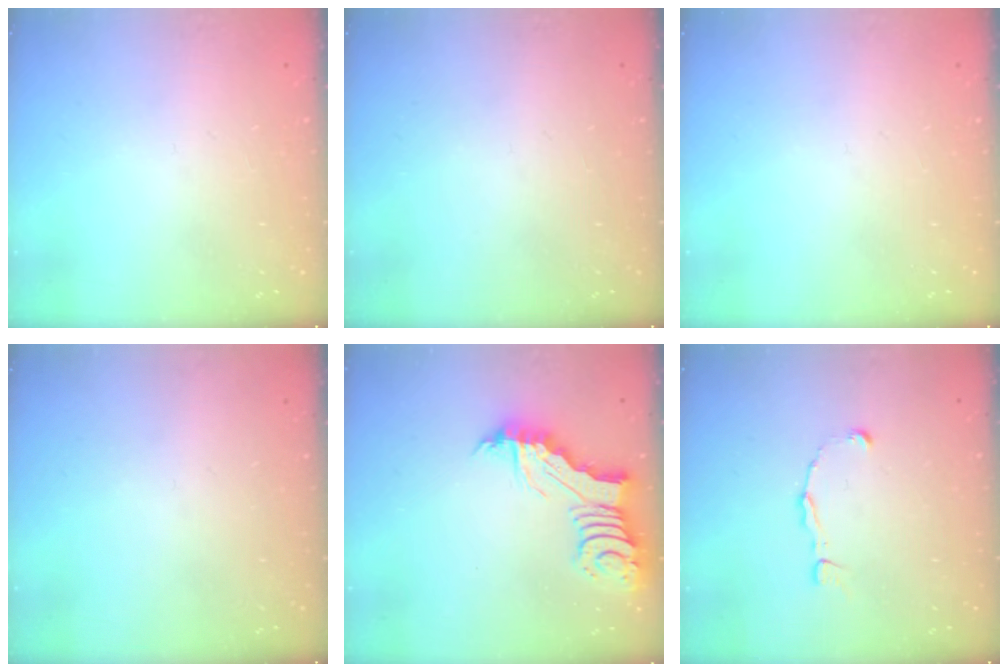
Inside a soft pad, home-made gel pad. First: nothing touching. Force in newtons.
{"total": 0.0}
{"total": 0.0}
{"total": 0.0}
{"total": 4.9, "press": 4.8, "slide": 0.3}
{"total": 1.8, "press": 1.8, "slide": 0.1}